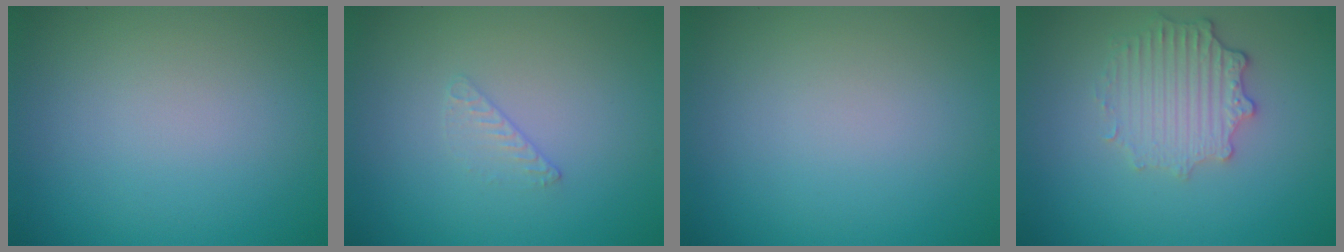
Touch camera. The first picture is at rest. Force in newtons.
{"total": 0.6, "press": 0.3, "slide": 0.5}
{"total": 0.0}
{"total": 3.5, "press": 2.8, "slide": 2.0}